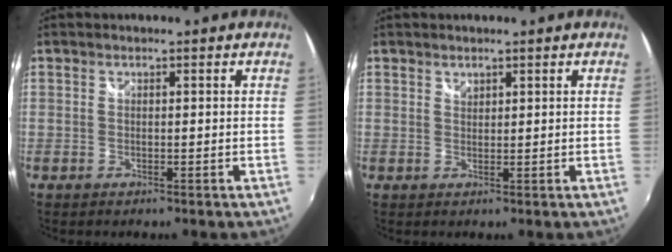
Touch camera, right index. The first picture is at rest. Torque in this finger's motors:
{"motor_torque": [-0.34, -0.05, -0.11, 0.00]}